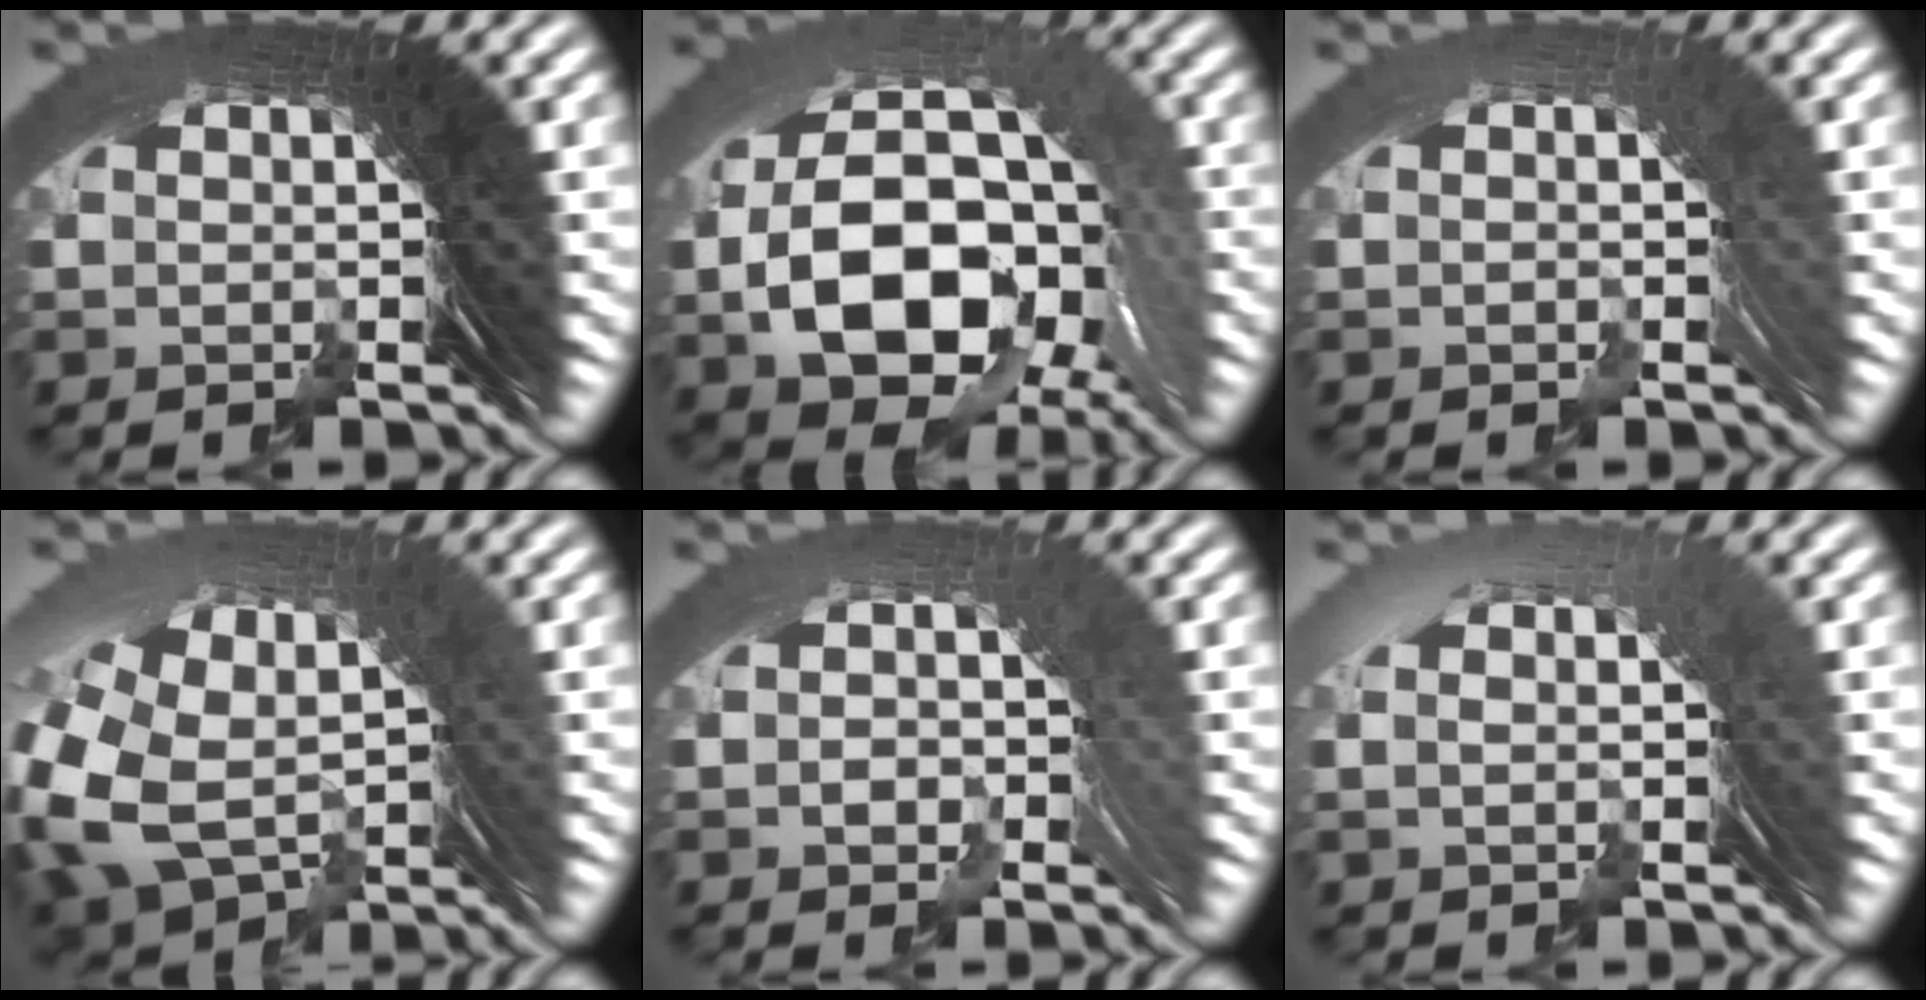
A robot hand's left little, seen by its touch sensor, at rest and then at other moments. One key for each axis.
{"total": 14.1, "fx": 0.9, "fy": 9.4, "fz": 10.5, "tx": -0.191, "ty": -0.023, "tz": 0.023}
{"total": 0.8, "fx": -0.7, "fy": -0.4, "fz": 0.0, "tx": 0.006, "ty": 0.006, "tz": -0.010}
{"total": 7.4, "fx": -1.6, "fy": 6.0, "fz": 4.1, "tx": -0.129, "ty": -0.048, "tz": 0.003}
{"total": 0.6, "fx": -0.5, "fy": 0.2, "fz": 0.2, "tx": -0.003, "ty": 0.001, "tz": -0.007}
{"total": 1.1, "fx": 0.0, "fy": 0.5, "fz": 1.0, "tx": -0.003, "ty": 0.014, "tz": -0.002}